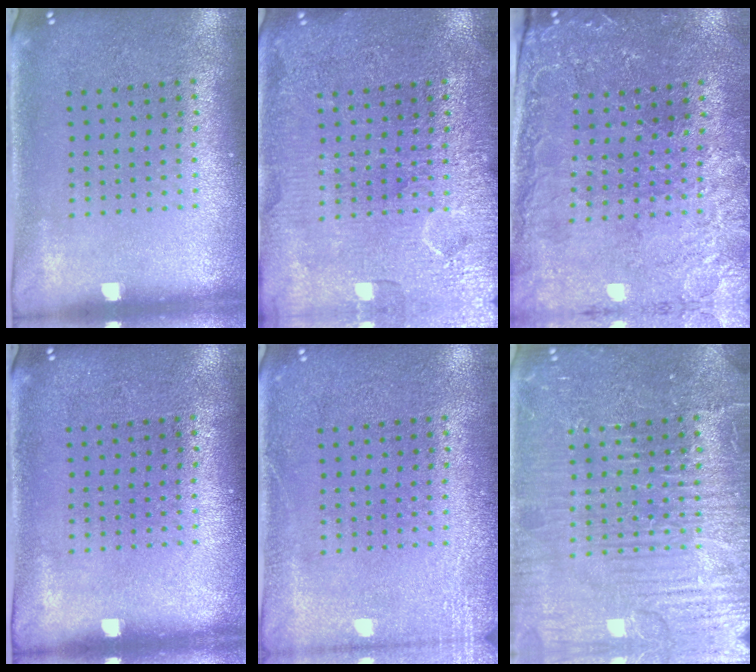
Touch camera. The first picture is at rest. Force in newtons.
{"total": 5.5, "press": 5.4, "slide": 0.7}
{"total": 0.7, "press": 0.6, "slide": 0.4}
{"total": 0.0}
{"total": 2.1, "press": 2.1, "slide": 0.3}
{"total": 7.3, "press": 7.2, "slide": 1.0}